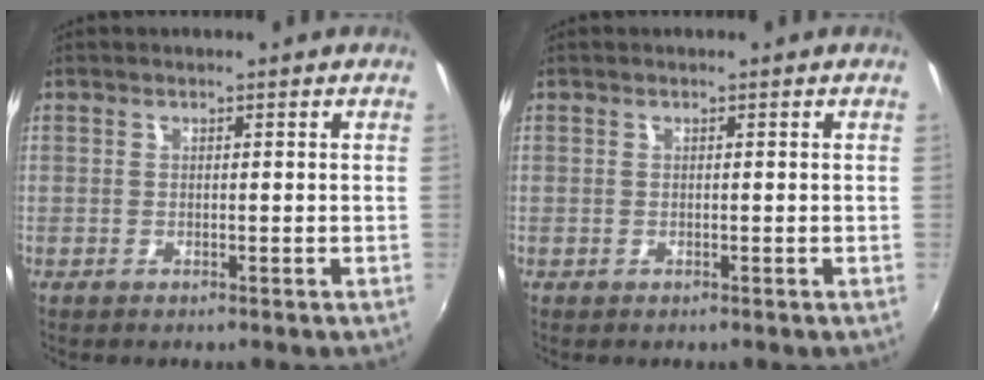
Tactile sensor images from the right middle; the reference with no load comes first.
{"total": 0.0}